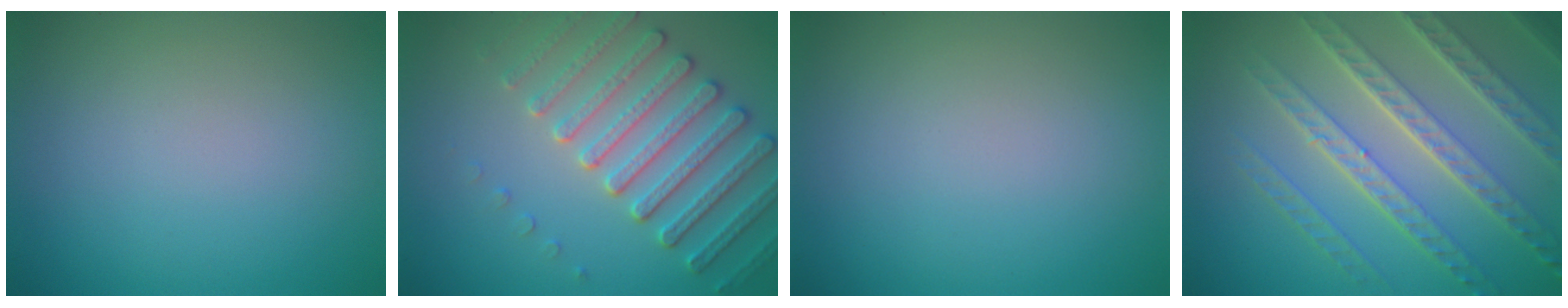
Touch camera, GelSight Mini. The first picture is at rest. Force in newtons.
{"total": 4.9, "press": 4.7, "slide": 1.3}
{"total": 0.0}
{"total": 8.1, "press": 5.6, "slide": 5.9}